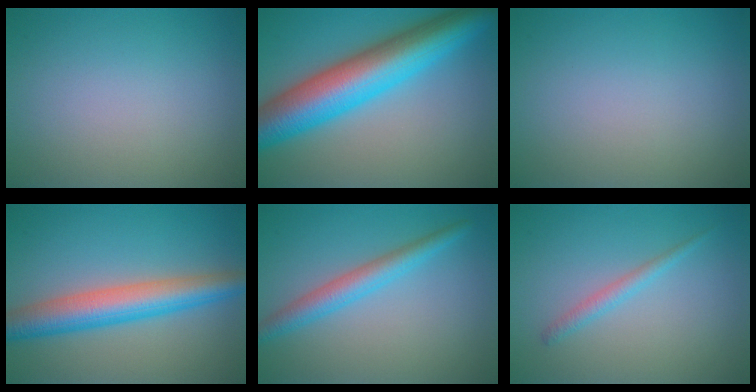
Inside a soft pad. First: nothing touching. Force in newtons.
{"total": 11.1, "press": 11.1, "slide": 0.2}
{"total": 0.0}
{"total": 6.3, "press": 6.3, "slide": 0.1}
{"total": 3.1, "press": 3.1, "slide": 0.1}
{"total": 1.4, "press": 1.4, "slide": 0.1}